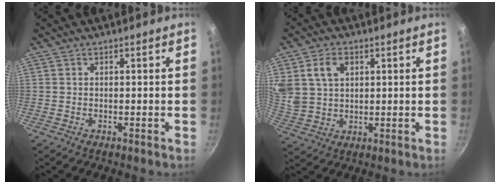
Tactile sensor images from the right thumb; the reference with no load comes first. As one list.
[{"total": 9.2, "force": [3.3, 6.8, 5.3], "torque": [-0.087, -0.009, 0.069]}]